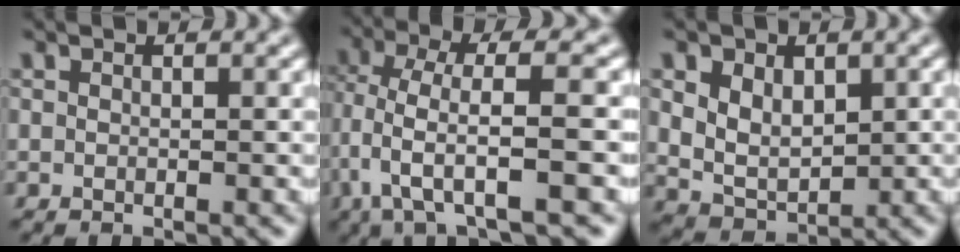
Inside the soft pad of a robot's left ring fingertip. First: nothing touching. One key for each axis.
{"total": 6.1, "fx": -1.3, "fy": 1.5, "fz": 5.7, "tx": -0.116, "ty": 0.001, "tz": -0.028}
{"total": 4.4, "fx": 1.0, "fy": 3.3, "fz": 2.7, "tx": -0.055, "ty": -0.005, "tz": 0.021}